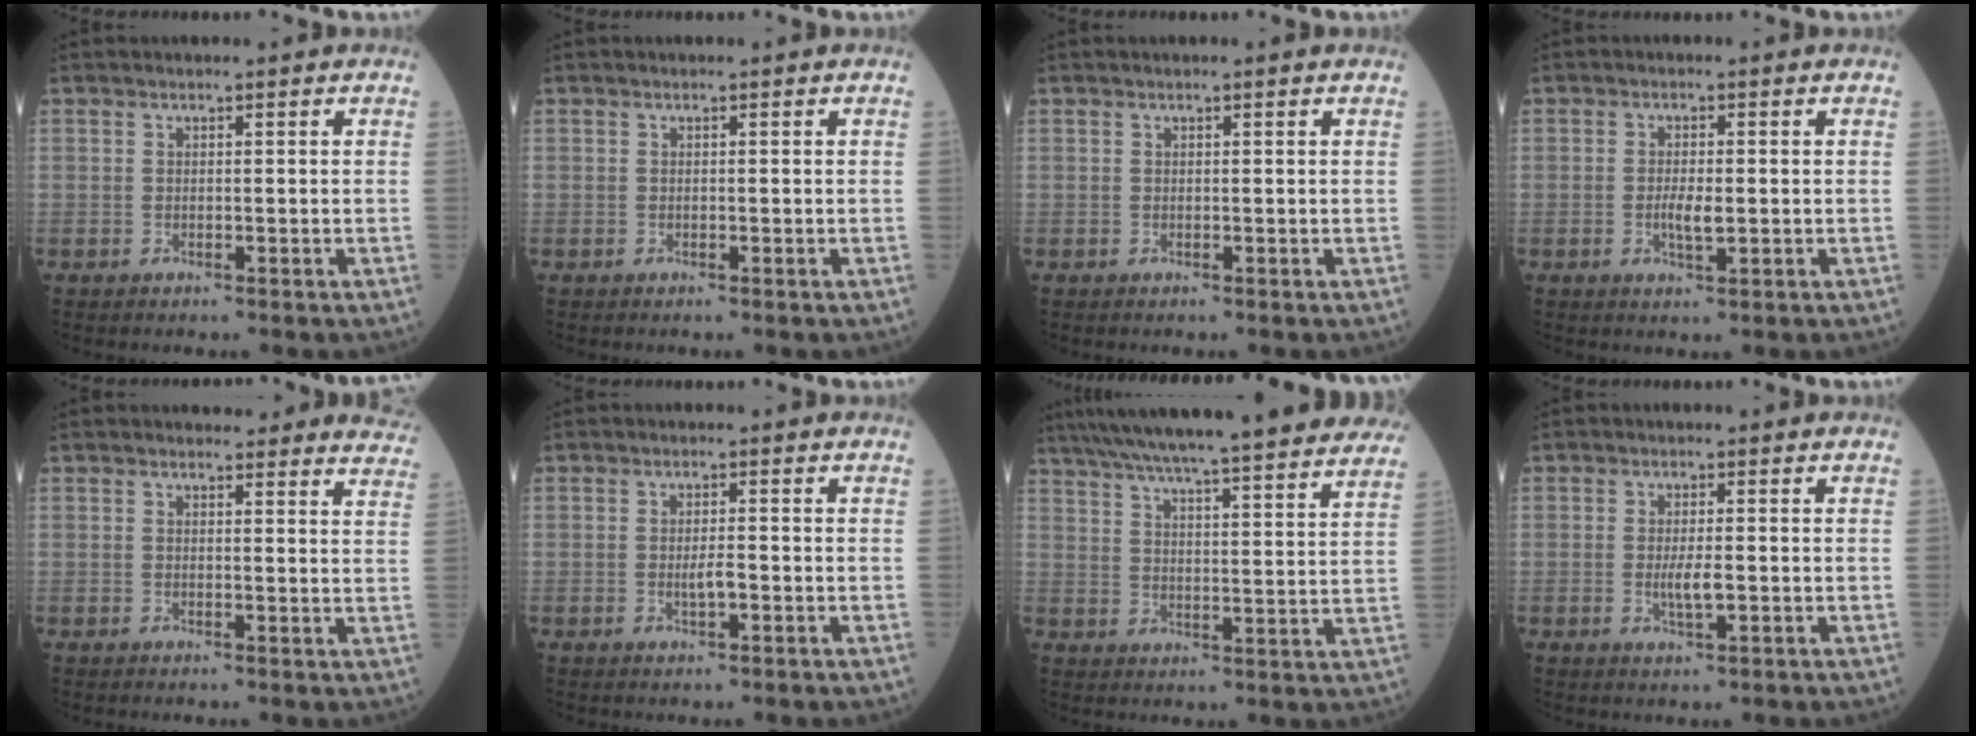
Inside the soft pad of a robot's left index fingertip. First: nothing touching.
{"total": 0.0}
{"total": 0.9, "force": [0.7, 0.3, 0.5], "torque": [-0.010, 0.011, 0.011]}
{"total": 3.2, "force": [-0.4, 1.0, 3.0], "torque": [-0.061, -0.003, -0.004]}
{"total": 13.9, "force": [13.2, 3.3, 2.5], "torque": [0.004, -0.027, 0.129]}
{"total": 2.3, "force": [-0.5, 0.7, 2.1], "torque": [-0.041, 0.000, -0.006]}
{"total": 32.2, "force": [28.3, 3.7, 14.8], "torque": [-0.248, -0.013, 0.373]}
{"total": 3.2, "force": [-0.4, 0.9, 3.1], "torque": [-0.063, -0.004, -0.003]}